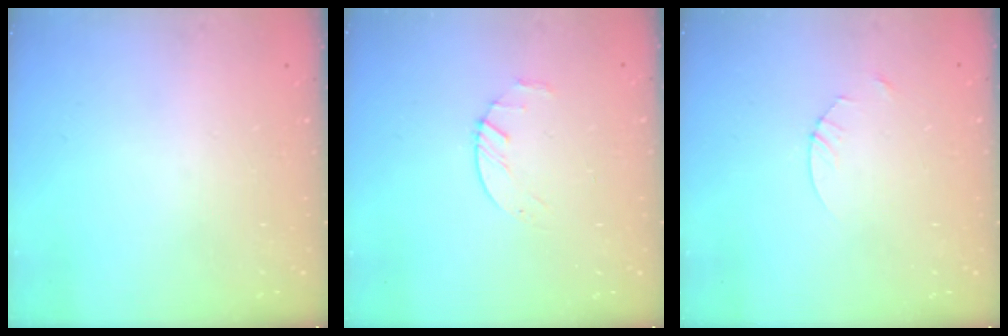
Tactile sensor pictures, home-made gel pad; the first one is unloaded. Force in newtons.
{"total": 2.2, "press": 2.2, "slide": 0.3}
{"total": 2.5, "press": 2.5, "slide": 0.3}